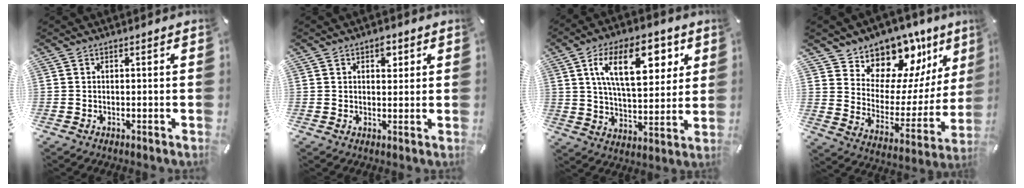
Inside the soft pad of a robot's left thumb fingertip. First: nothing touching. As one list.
[{"total": 3.4, "force": [1.7, 2.1, 2.1], "torque": [-0.013, -0.008, 0.022]}, {"total": 18.2, "force": [7.5, 9.2, 13.8], "torque": [-0.229, -0.001, 0.122]}, {"total": 12.0, "force": [9.9, 6.6, 0.6], "torque": [-0.009, -0.126, 0.177]}]